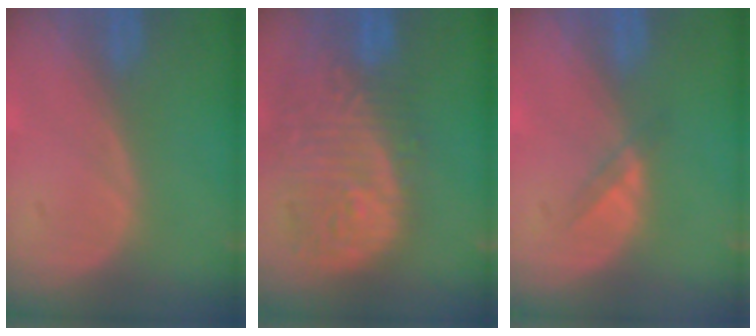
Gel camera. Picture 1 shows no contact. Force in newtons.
{"total": 13.0, "press": 11.1, "slide": 6.8}
{"total": 1.8, "press": 1.4, "slide": 1.0}